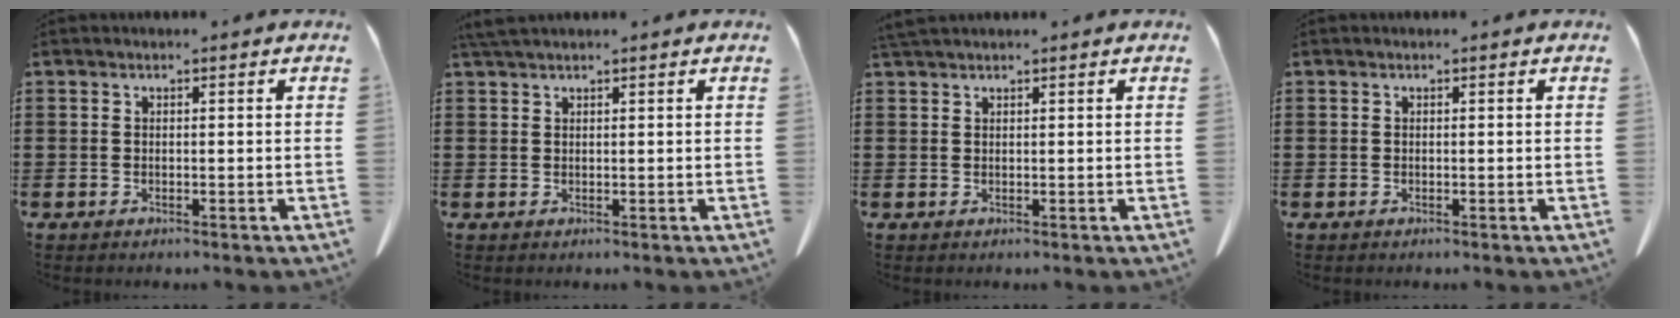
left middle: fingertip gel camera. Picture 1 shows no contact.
{"total": 1.5, "force": [1.3, 0.1, 0.7], "torque": [-0.018, -0.002, 0.026]}
{"total": 1.4, "force": [1.2, 0.2, 0.6], "torque": [-0.016, -0.002, 0.025]}
{"total": 0.0}